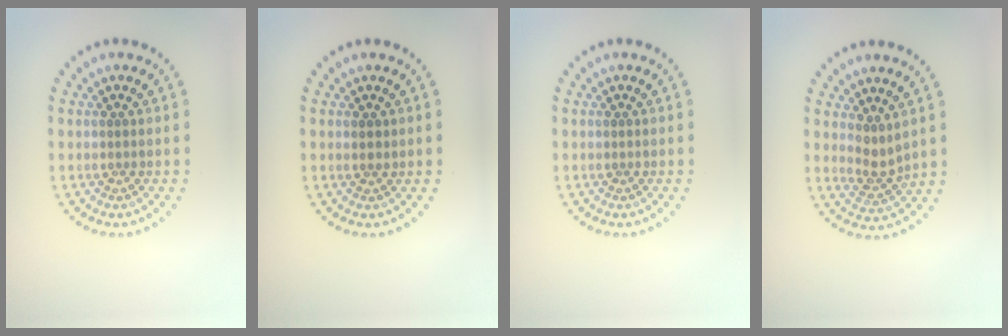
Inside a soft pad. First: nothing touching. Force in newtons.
{"total": 0.9, "press": 0.8, "slide": 0.4}
{"total": 0.0}
{"total": 2.4, "press": 1.8, "slide": 1.6}